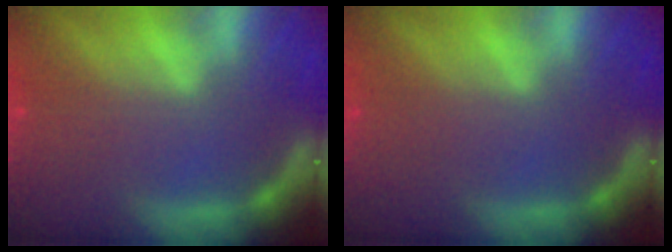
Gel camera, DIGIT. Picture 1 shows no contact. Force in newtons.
{"total": 0.0}